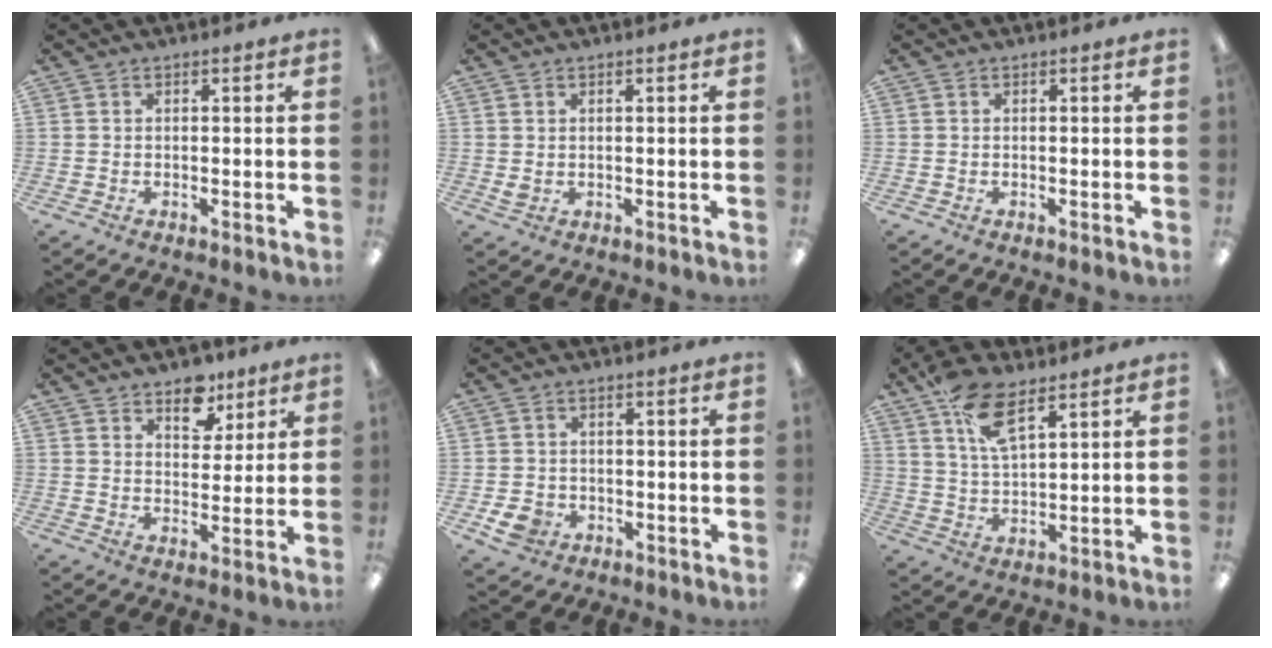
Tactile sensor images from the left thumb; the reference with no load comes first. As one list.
[{"total": 1.4, "force": [0.5, 1.1, 0.8], "torque": [-0.009, -0.001, 0.007]}, {"total": 0.0}, {"total": 8.3, "force": [6.0, 5.0, 2.9], "torque": [-0.021, -0.035, 0.103]}, {"total": 5.2, "force": [-2.1, 4.2, 2.4], "torque": [-0.047, 0.005, -0.040]}, {"total": 11.1, "force": [7.3, 4.5, 7.0], "torque": [-0.136, -0.022, 0.135]}]